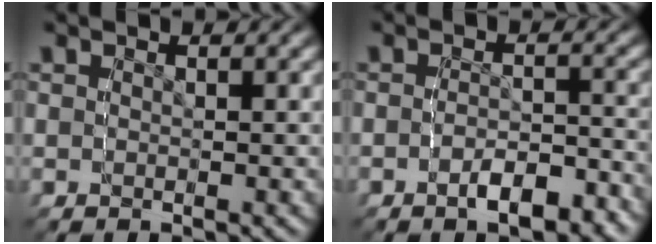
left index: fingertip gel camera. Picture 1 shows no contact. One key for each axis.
{"total": 4.3, "fx": -4.2, "fy": 0.7, "fz": -0.2, "tx": -0.004, "ty": -0.001, "tz": -0.072}